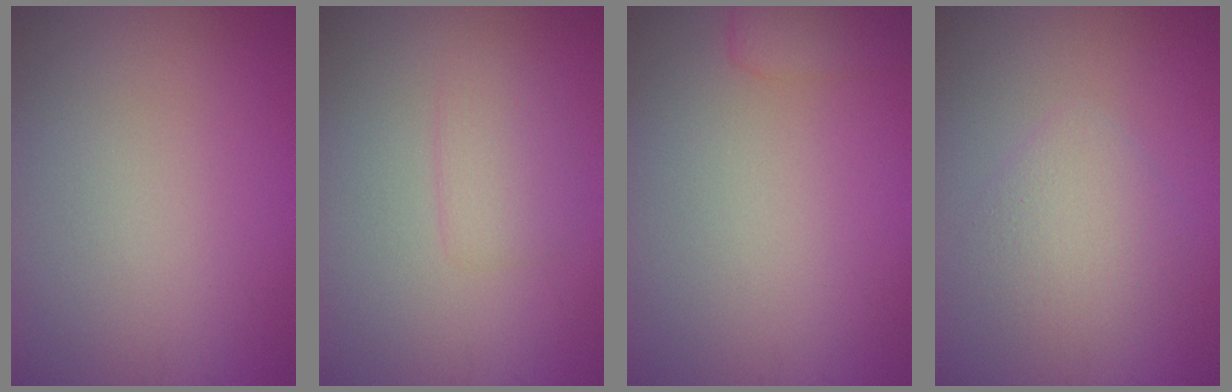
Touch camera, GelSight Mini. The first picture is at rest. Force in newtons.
{"total": 1.9, "press": 1.9, "slide": 0.1}
{"total": 2.3, "press": 2.3, "slide": 0.2}
{"total": 2.9, "press": 2.9, "slide": 0.2}